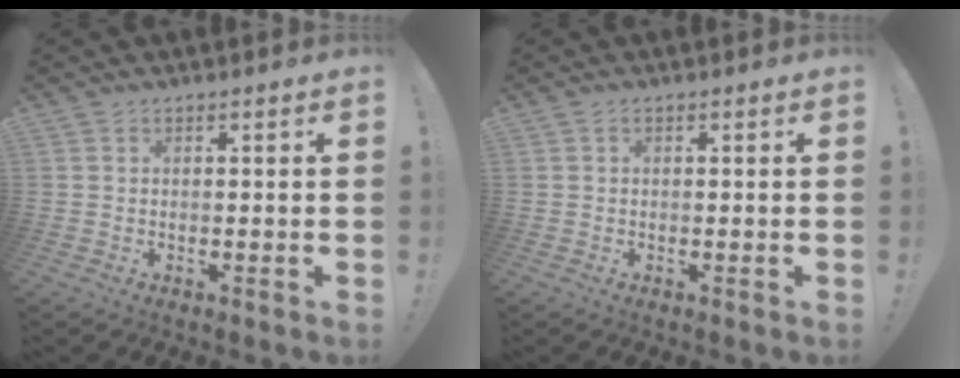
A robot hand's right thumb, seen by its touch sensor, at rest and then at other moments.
{"total": 0.5, "force": [-0.1, 0.4, 0.4], "torque": [-0.012, 0.002, -0.001]}